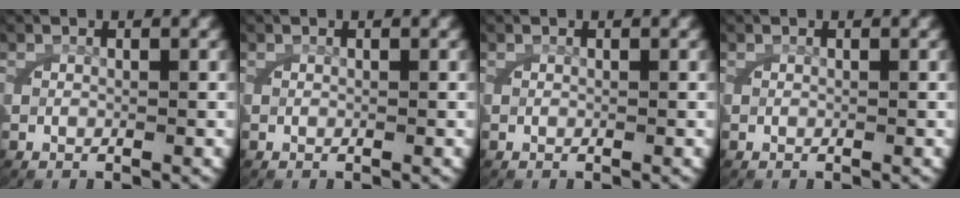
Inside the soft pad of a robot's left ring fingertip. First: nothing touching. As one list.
[{"total": 0.0}, {"total": 0.0}, {"total": 0.0}]